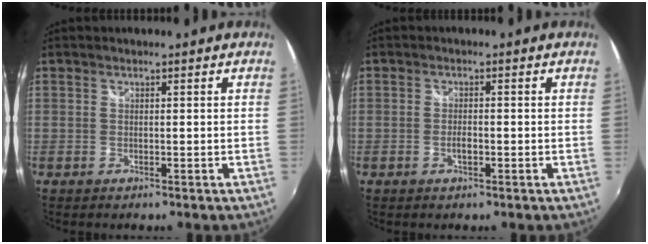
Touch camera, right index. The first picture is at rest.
{"total": 1.8, "force": [-0.7, 0.7, 1.4], "torque": [-0.028, -0.001, -0.013]}